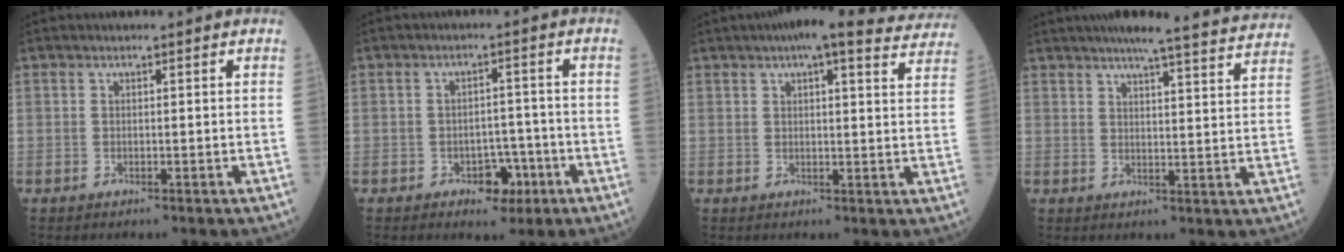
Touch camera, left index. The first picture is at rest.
{"total": 4.4, "force": [-2.3, 2.8, 2.5], "torque": [-0.024, 0.011, -0.031]}
{"total": 14.1, "force": [12.5, 2.5, 6.1], "torque": [-0.061, 0.020, 0.132]}
{"total": 18.6, "force": [17.2, 0.4, 7.1], "torque": [-0.092, -0.025, 0.198]}